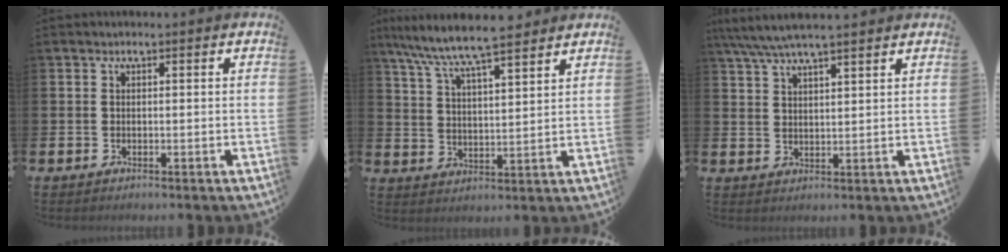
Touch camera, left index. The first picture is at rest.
{"total": 8.2, "force": [7.7, 0.8, 2.8], "torque": [-0.081, -0.036, 0.139]}
{"total": 5.6, "force": [5.1, 0.4, 2.4], "torque": [-0.061, -0.013, 0.092]}